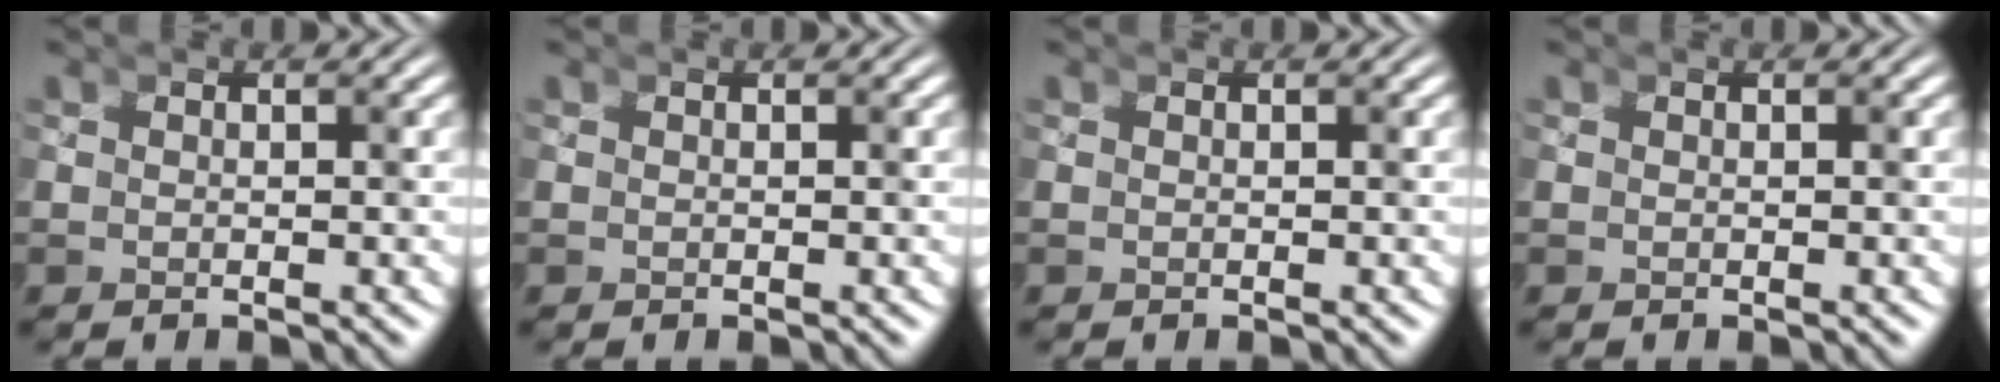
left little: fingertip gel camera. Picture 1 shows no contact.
{"total": 0.0}
{"total": 0.0}
{"total": 0.0}